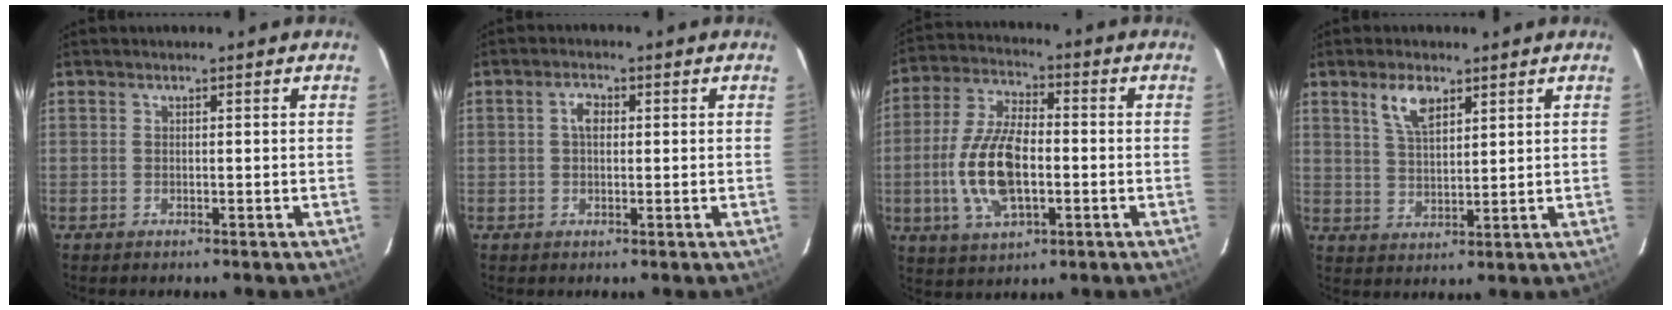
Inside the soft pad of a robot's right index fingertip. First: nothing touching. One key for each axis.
{"total": 2.6, "fx": 0.4, "fy": 1.6, "fz": 2.0, "tx": -0.036, "ty": 0.009, "tz": 0.007}
{"total": 14.1, "fx": -2.5, "fy": 6.6, "fz": 12.2, "tx": -0.257, "ty": 0.002, "tz": -0.044}
{"total": 6.3, "fx": 3.7, "fy": 2.8, "fz": 4.2, "tx": -0.079, "ty": 0.006, "tz": 0.073}